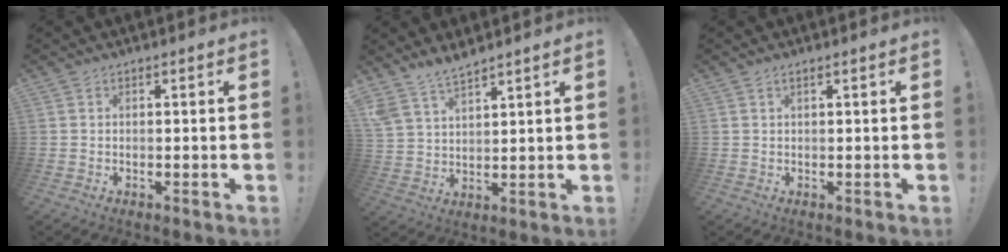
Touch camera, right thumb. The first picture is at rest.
{"total": 6.9, "force": [6.4, 1.6, 1.9], "torque": [-0.047, -0.038, 0.126]}
{"total": 1.1, "force": [0.7, -0.1, 0.9], "torque": [-0.021, 0.000, 0.012]}